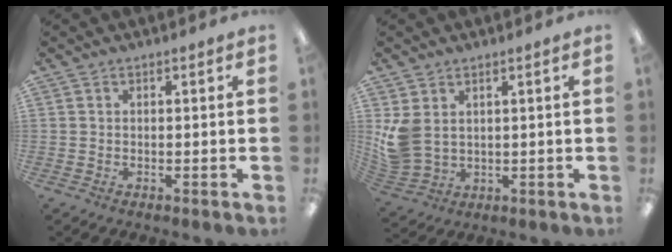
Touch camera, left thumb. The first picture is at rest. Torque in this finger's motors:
{"motor_torque": [0.02, 0.22, 0.49, -0.50, 0.05]}